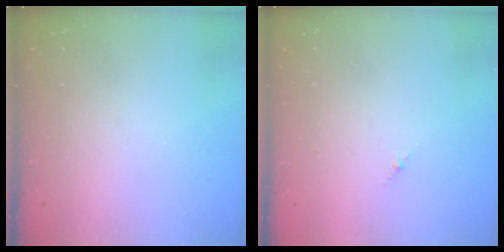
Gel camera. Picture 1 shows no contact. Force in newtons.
{"total": 1.8, "press": 1.7, "slide": 0.6}